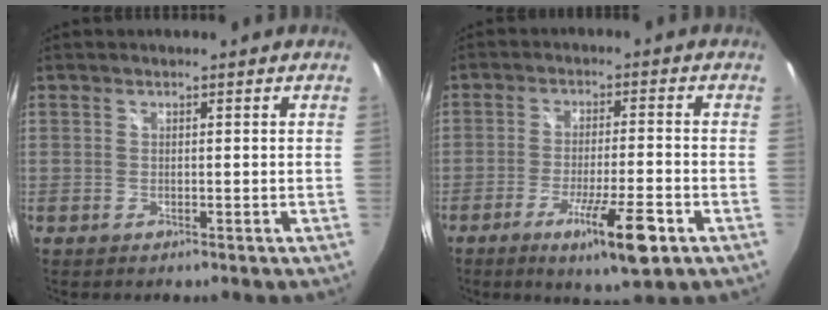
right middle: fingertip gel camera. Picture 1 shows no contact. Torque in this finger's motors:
{"motor_torque": [1.14, -1.00, 0.59, 0.14]}